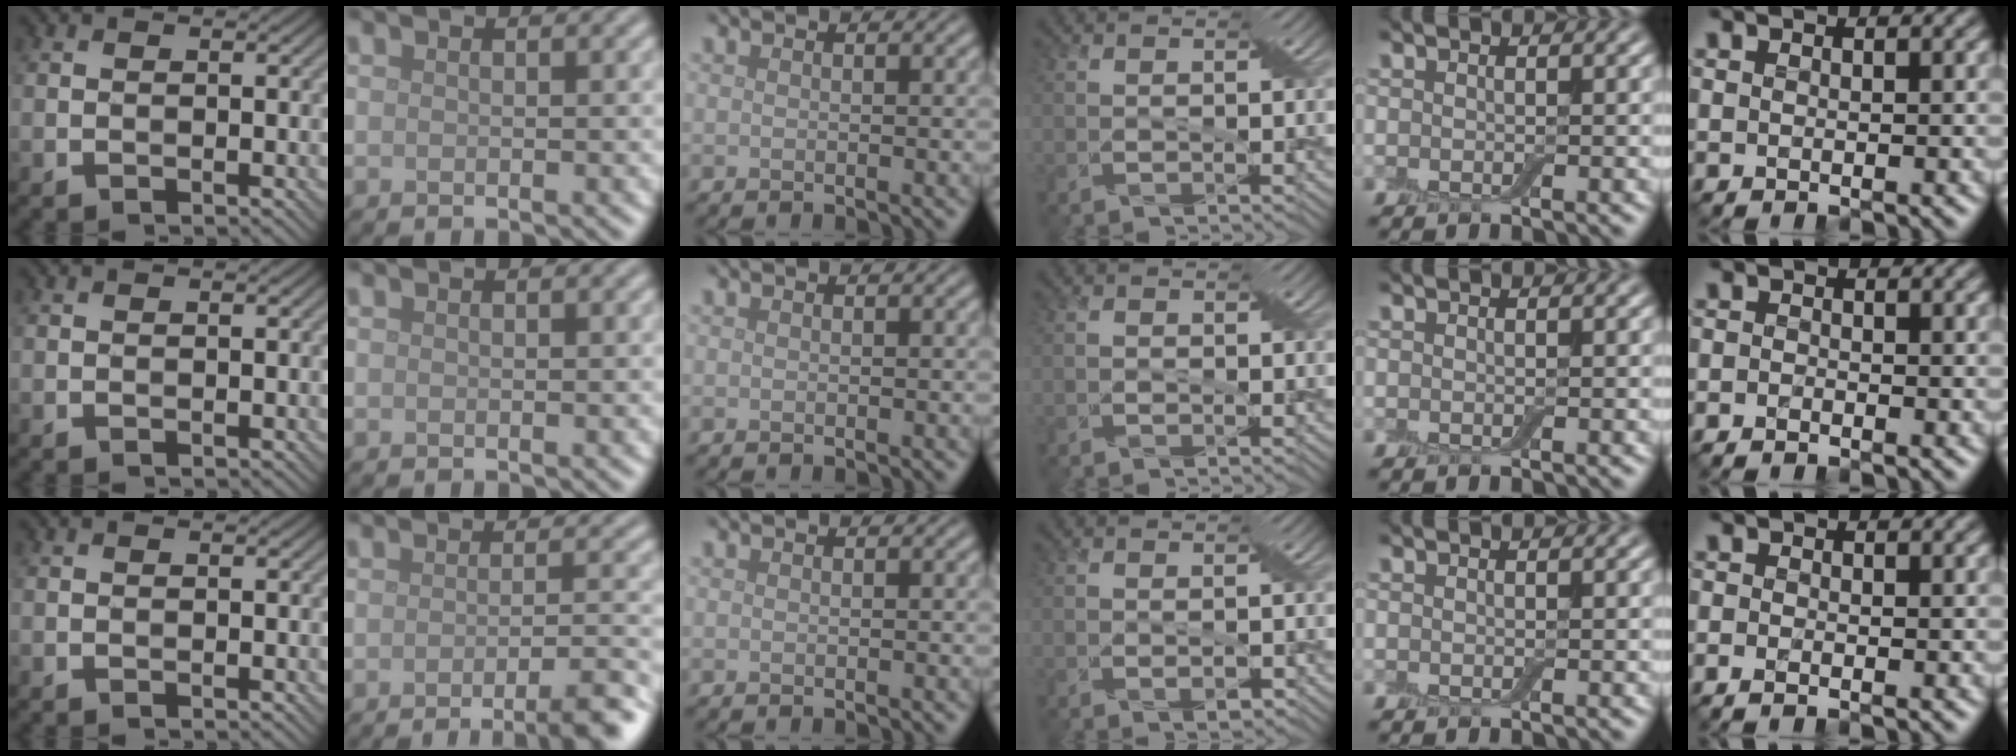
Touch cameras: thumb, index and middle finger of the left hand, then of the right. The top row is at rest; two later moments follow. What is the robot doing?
{"motion": "cut", "object": "cling film"}